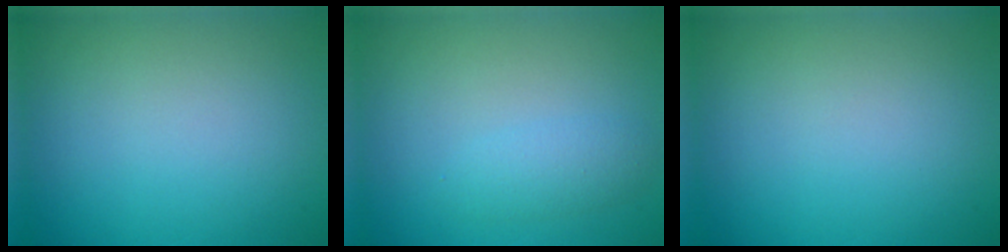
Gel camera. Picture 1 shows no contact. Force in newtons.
{"total": 1.8, "press": 1.8, "slide": 0.1}
{"total": 0.0}